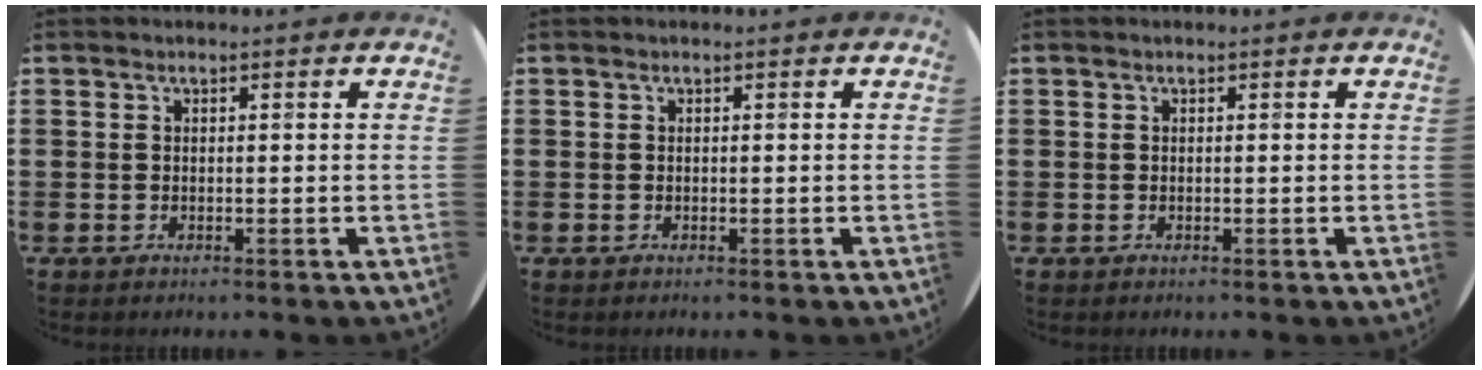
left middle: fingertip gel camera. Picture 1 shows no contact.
{"total": 0.0}
{"total": 0.0}